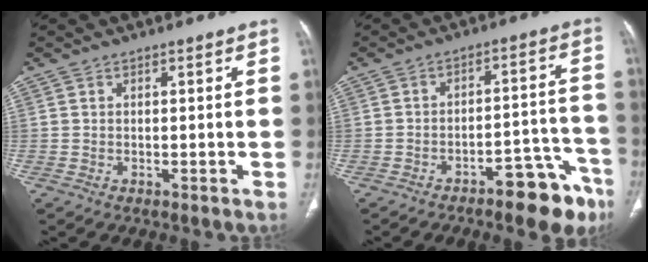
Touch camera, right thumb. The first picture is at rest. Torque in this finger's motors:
{"motor_torque": [1.43, 1.66, -0.15, 0.02, 0.13]}